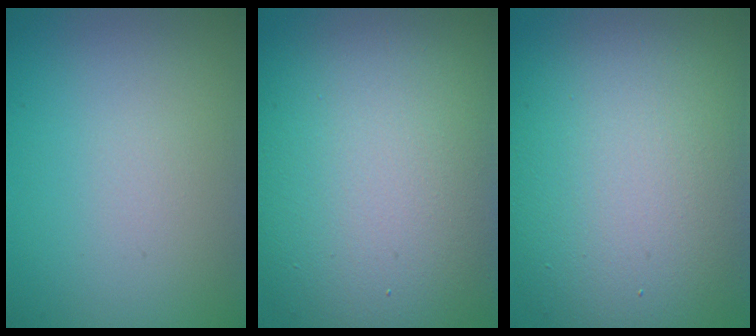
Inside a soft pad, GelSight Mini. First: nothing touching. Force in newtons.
{"total": 13.8, "press": 13.8, "slide": 0.7}
{"total": 12.6, "press": 12.6, "slide": 0.7}